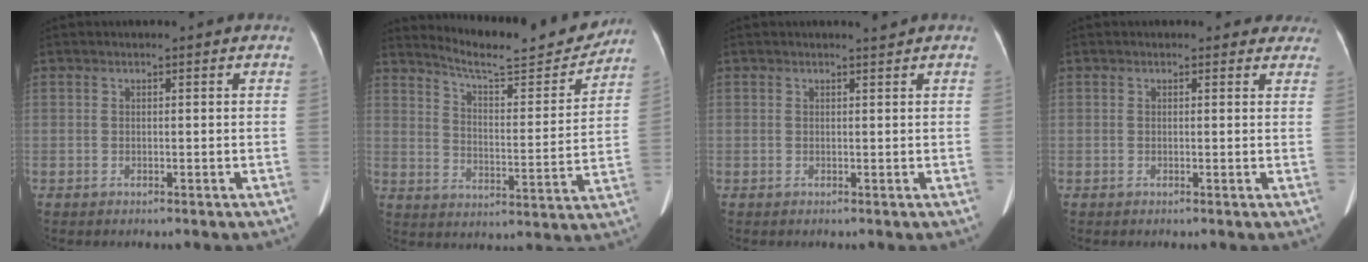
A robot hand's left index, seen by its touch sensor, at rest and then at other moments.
{"total": 15.6, "force": [14.9, 1.3, 4.4], "torque": [-0.073, -0.031, 0.209]}
{"total": 0.6, "force": [0.6, -0.3, 0.0], "torque": [-0.009, -0.008, 0.014]}
{"total": 3.8, "force": [3.3, 1.9, 0.2], "torque": [0.018, -0.006, 0.016]}